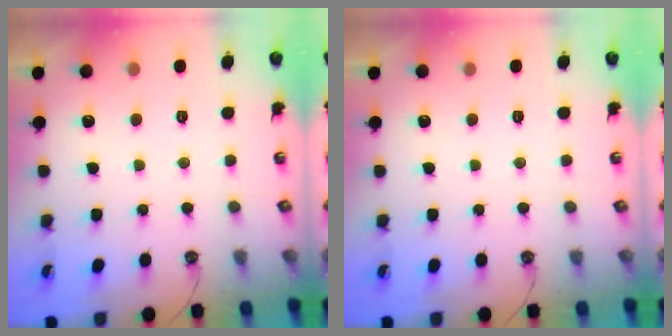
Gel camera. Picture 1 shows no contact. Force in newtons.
{"total": 0.0}